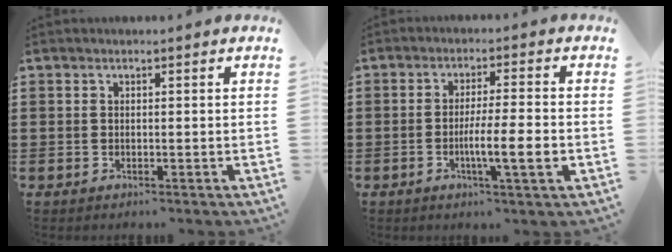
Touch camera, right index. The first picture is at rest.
{"total": 7.3, "force": [-2.0, 0.5, 7.0], "torque": [-0.121, -0.010, -0.035]}